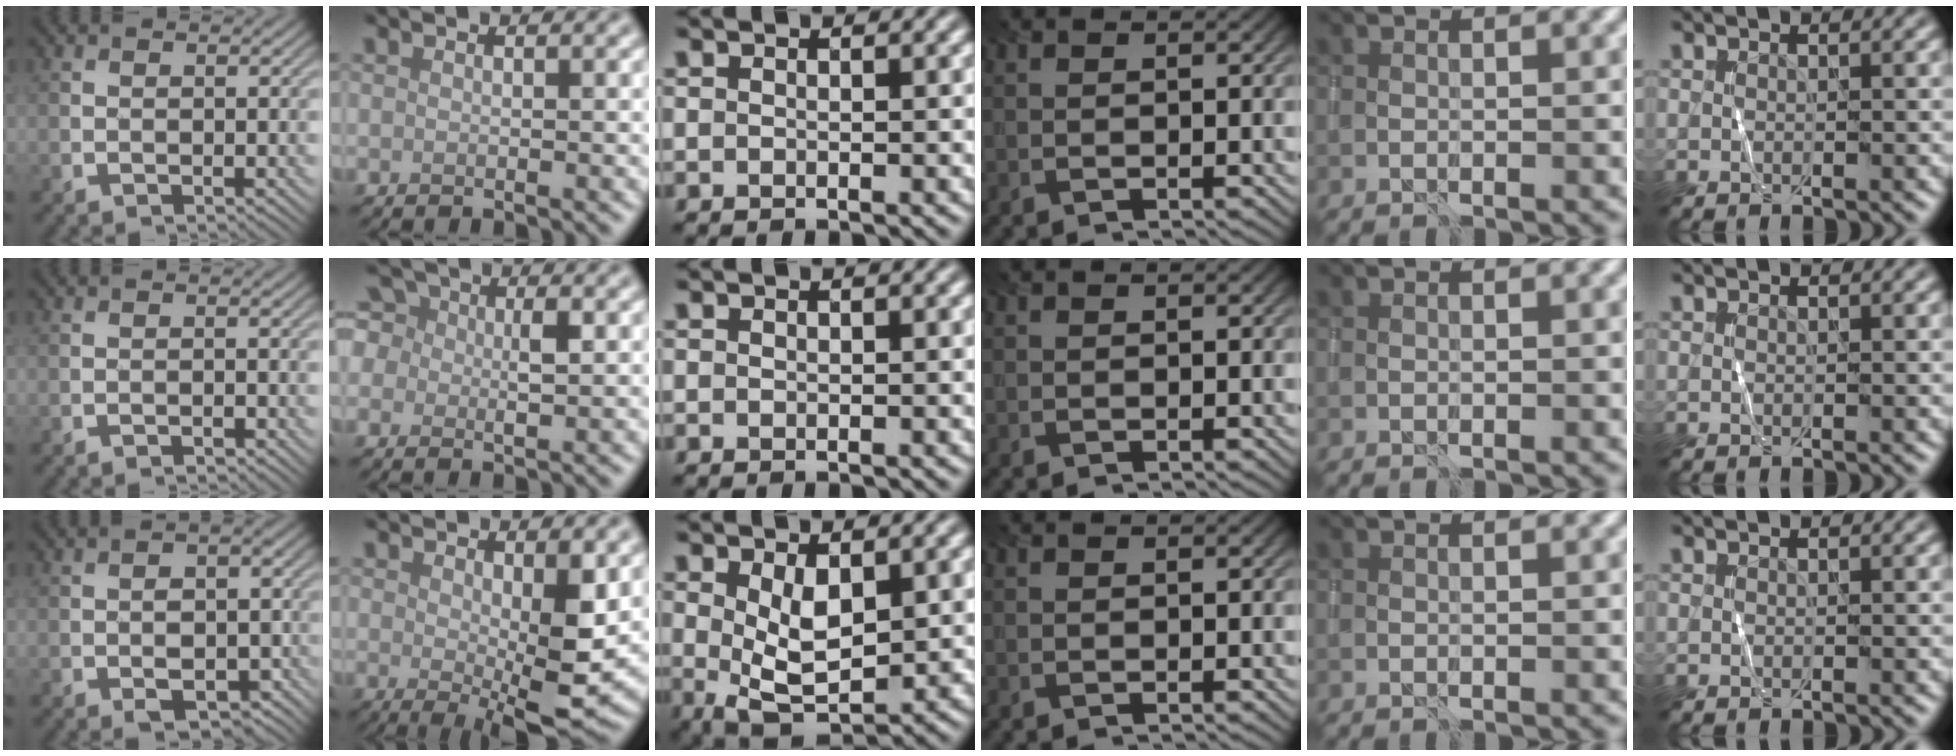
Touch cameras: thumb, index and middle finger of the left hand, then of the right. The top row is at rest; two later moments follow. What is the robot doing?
{"motion": "wrap", "object": "sponge"}